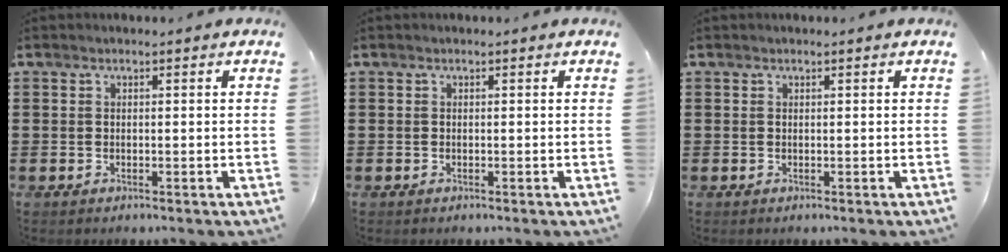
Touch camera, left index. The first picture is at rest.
{"total": 0.0}
{"total": 0.0}